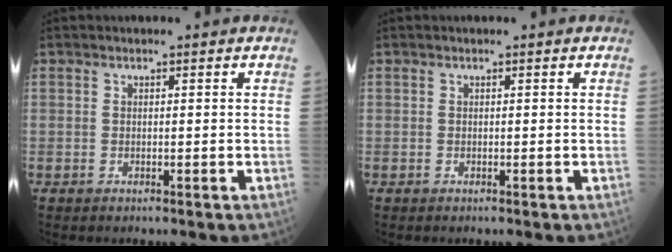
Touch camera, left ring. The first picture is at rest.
{"total": 0.0}